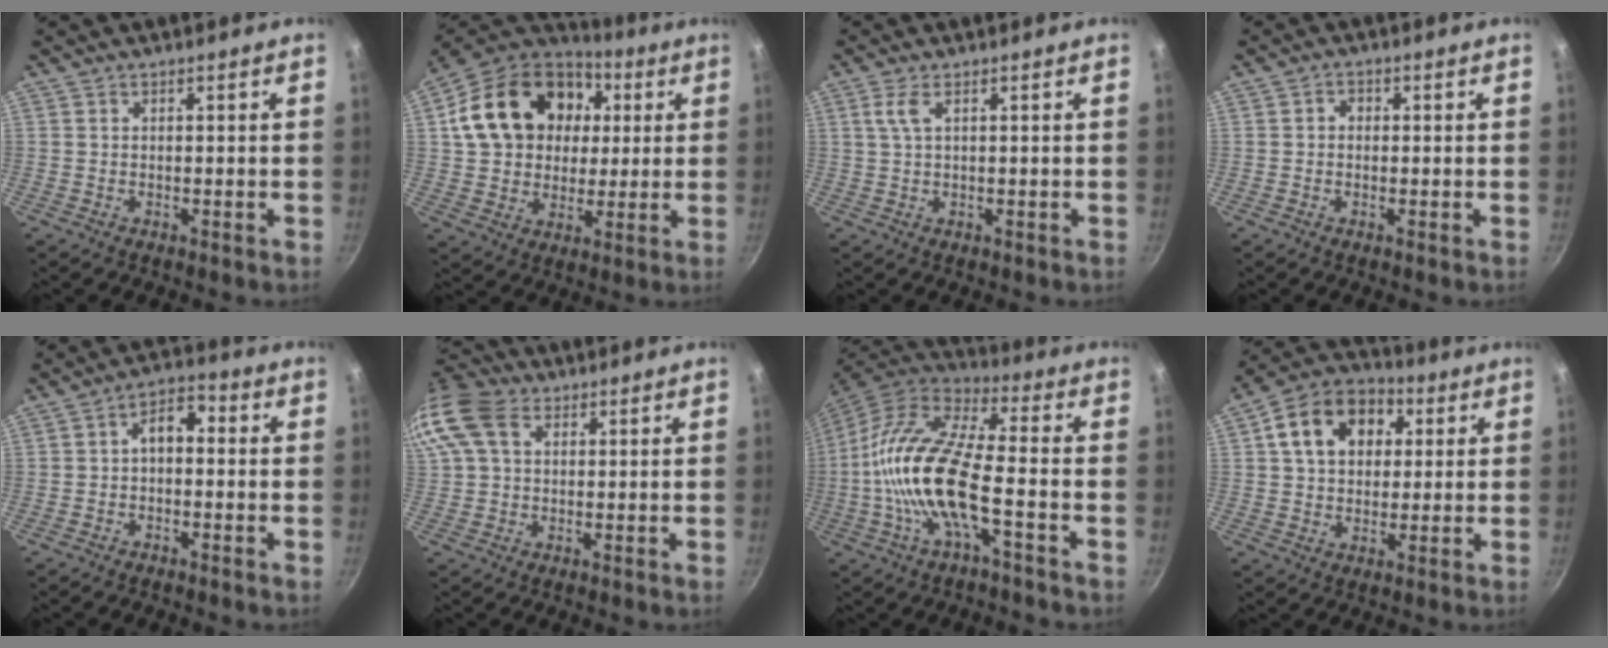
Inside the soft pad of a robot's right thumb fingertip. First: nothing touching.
{"total": 22.7, "force": [5.1, 17.4, 13.7], "torque": [-0.221, 0.023, 0.085]}
{"total": 2.8, "force": [1.1, 0.9, 2.5], "torque": [-0.055, 0.002, 0.024]}
{"total": 1.9, "force": [0.1, 1.6, 1.0], "torque": [-0.010, 0.006, -0.003]}
{"total": 5.7, "force": [-0.2, 3.6, 4.3], "torque": [-0.048, 0.024, -0.015]}
{"total": 14.7, "force": [4.9, 10.4, 9.2], "torque": [-0.209, 0.030, 0.083]}
{"total": 18.1, "force": [-3.9, 6.3, 16.5], "torque": [-0.324, 0.036, -0.090]}
{"total": 14.8, "force": [4.1, 10.9, 9.1], "torque": [-0.130, 0.022, 0.053]}